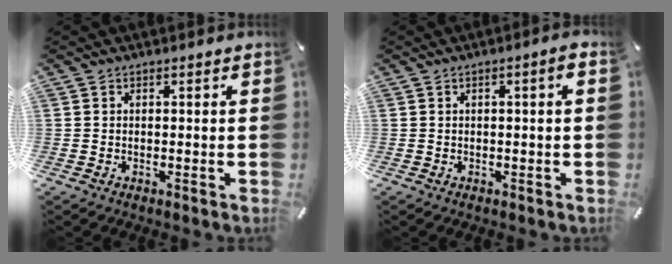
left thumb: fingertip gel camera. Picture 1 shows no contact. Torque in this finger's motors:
{"motor_torque": [-0.09, -0.38, 0.17, 0.13, 0.01]}